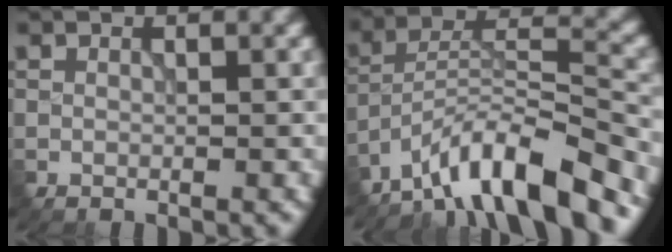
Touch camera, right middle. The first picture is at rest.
{"total": 9.8, "force": [-7.9, 2.0, 5.5], "torque": [-0.079, 0.010, -0.147]}